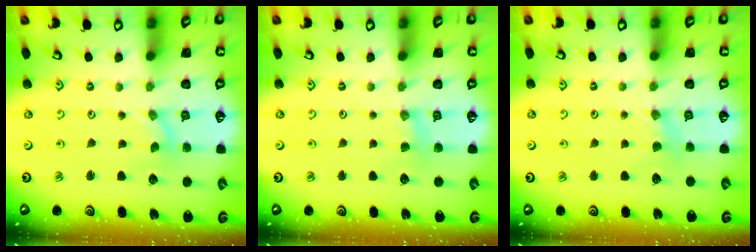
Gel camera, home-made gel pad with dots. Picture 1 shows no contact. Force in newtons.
{"total": 2.8, "press": 2.8, "slide": 0.3}
{"total": 1.9, "press": 1.9, "slide": 0.4}